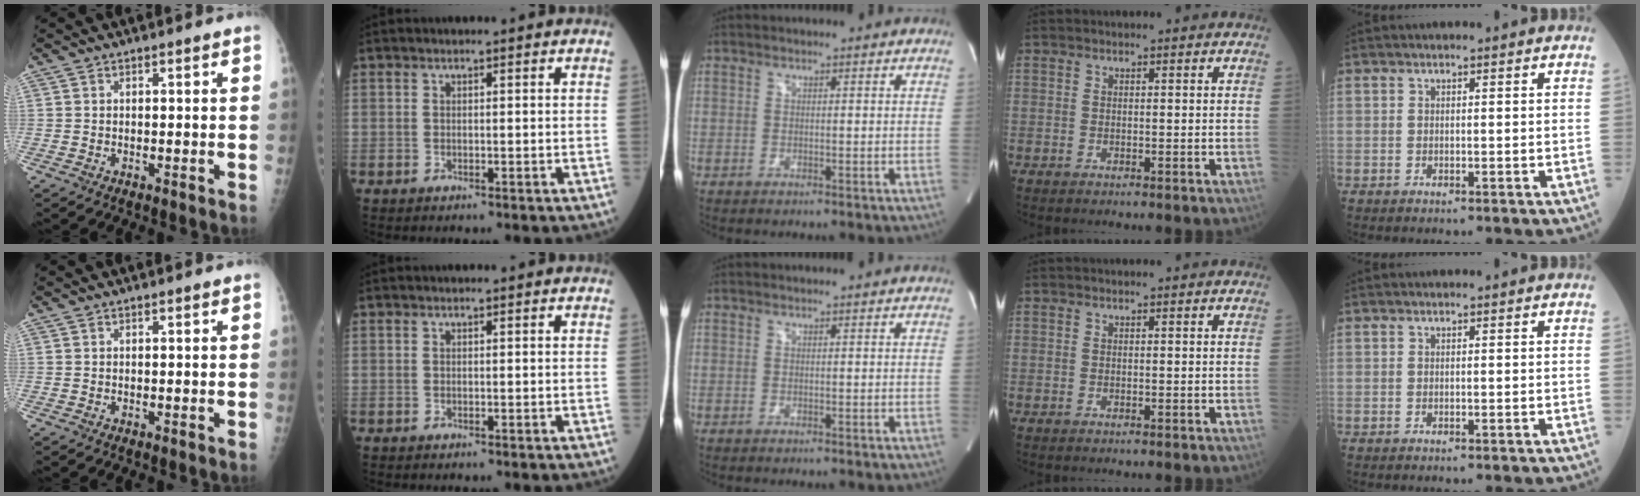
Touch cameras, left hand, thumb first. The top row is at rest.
{}